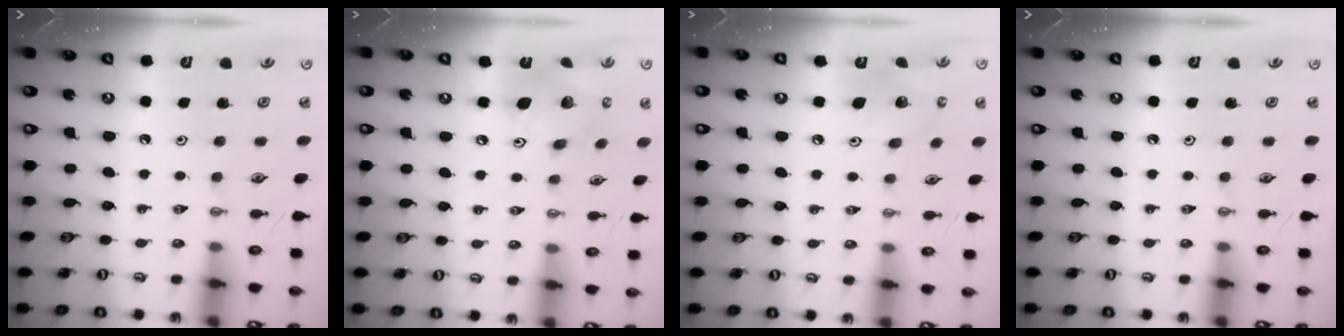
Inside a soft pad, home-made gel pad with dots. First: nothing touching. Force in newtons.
{"total": 15.9, "press": 15.5, "slide": 3.4}
{"total": 10.6, "press": 10.5, "slide": 1.0}
{"total": 0.0}